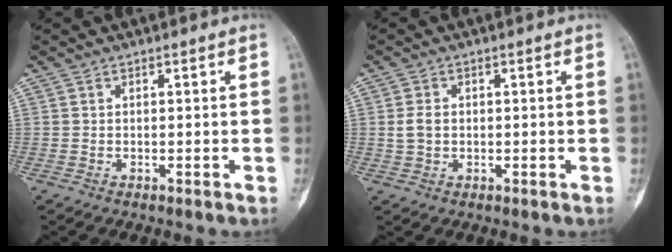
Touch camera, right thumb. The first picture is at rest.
{"total": 2.7, "force": [0.1, 2.0, 1.8], "torque": [-0.036, 0.004, 0.003]}